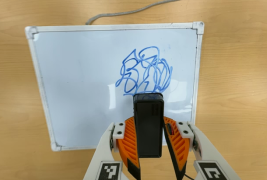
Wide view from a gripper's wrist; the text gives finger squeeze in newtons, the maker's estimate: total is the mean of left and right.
{"total": 6.1, "left": 5.7, "right": 6.4}